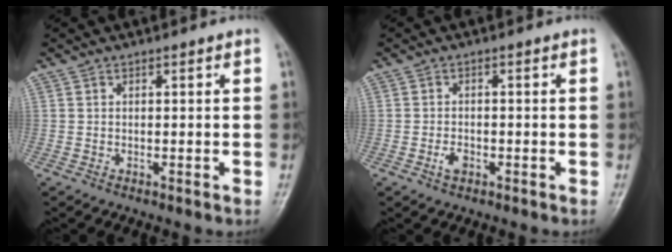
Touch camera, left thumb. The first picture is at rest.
{"total": 2.3, "force": [-1.0, 1.5, 1.5], "torque": [-0.023, 0.005, -0.020]}